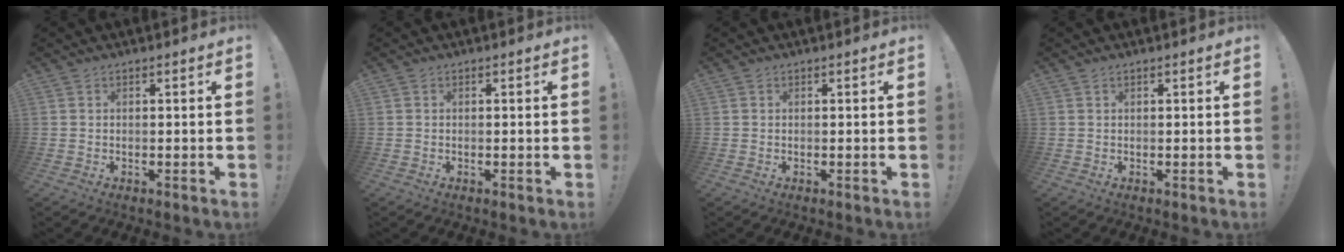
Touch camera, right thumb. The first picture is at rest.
{"total": 0.0}
{"total": 0.0}
{"total": 0.0}